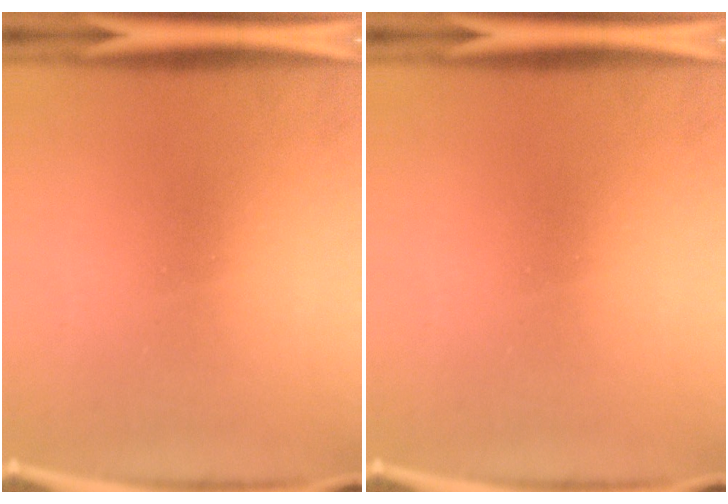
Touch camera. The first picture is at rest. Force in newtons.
{"total": 0.0}